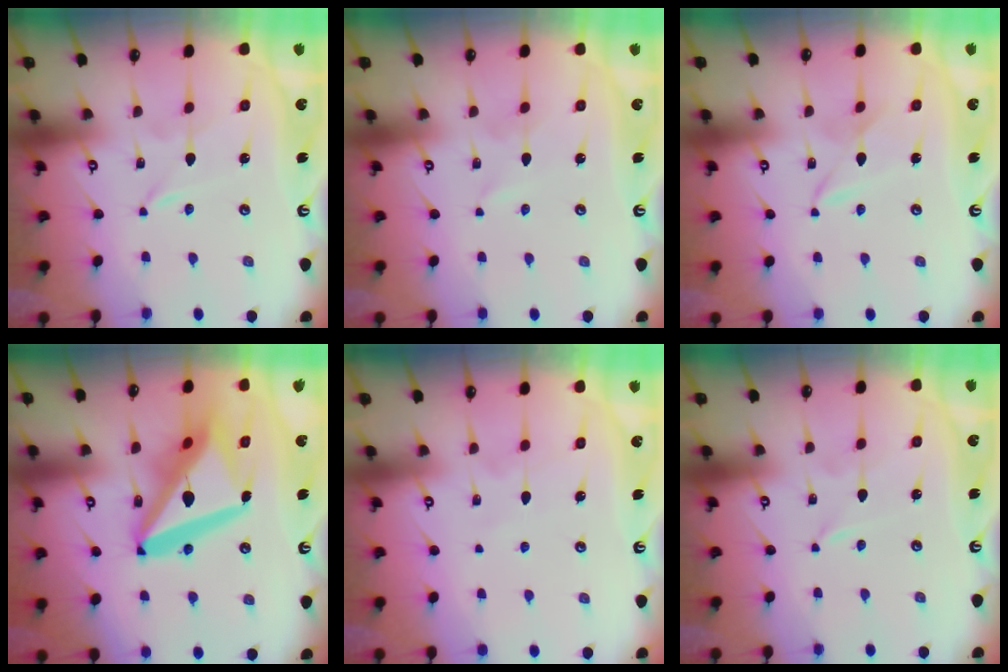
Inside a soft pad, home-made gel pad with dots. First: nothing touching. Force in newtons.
{"total": 0.7, "press": 0.6, "slide": 0.1}
{"total": 2.7, "press": 2.7, "slide": 0.4}
{"total": 20.2, "press": 20.0, "slide": 2.3}
{"total": 4.3, "press": 4.3, "slide": 0.5}
{"total": 0.0}